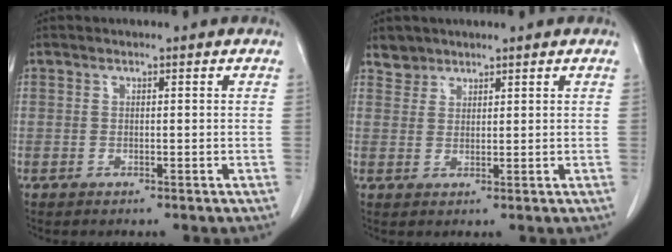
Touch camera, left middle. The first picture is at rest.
{"total": 2.1, "force": [1.7, 1.1, -0.3], "torque": [0.011, 0.005, 0.028]}